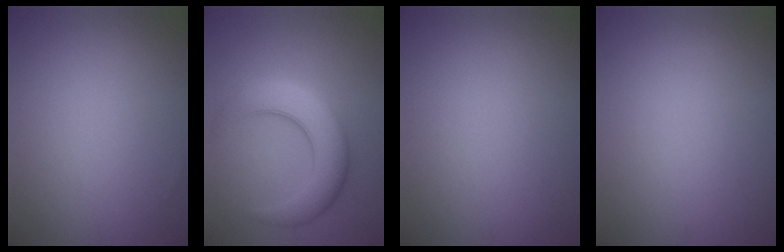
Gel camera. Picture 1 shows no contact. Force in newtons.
{"total": 5.8, "press": 5.8, "slide": 0.1}
{"total": 0.0}
{"total": 0.0}